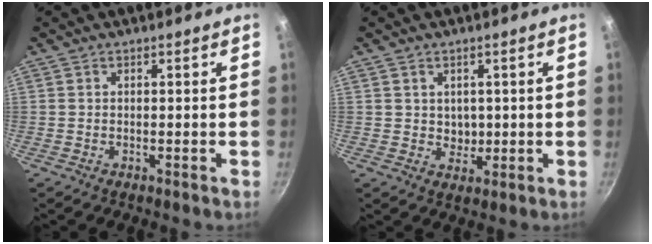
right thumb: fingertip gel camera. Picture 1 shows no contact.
{"total": 3.0, "force": [0.6, 2.7, 1.2], "torque": [-0.005, -0.011, 0.012]}